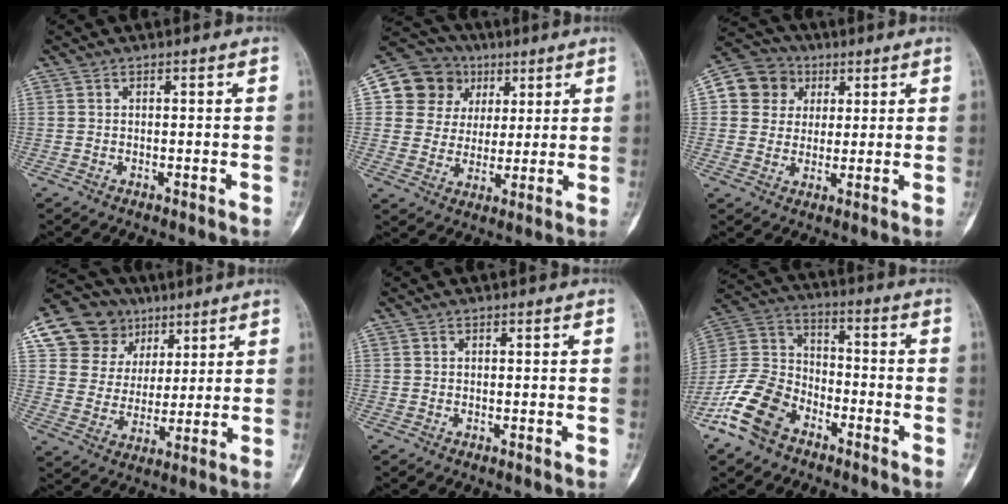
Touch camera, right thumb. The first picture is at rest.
{"total": 12.7, "force": [4.5, 11.5, 2.9], "torque": [-0.013, 0.007, 0.079]}
{"total": 9.7, "force": [2.8, 8.9, 2.5], "torque": [-0.015, 0.006, 0.040]}
{"total": 15.2, "force": [7.6, 12.5, 4.0], "torque": [-0.035, -0.004, 0.141]}
{"total": 0.0}
{"total": 13.7, "force": [-8.4, 8.4, 6.8], "torque": [-0.132, 0.056, -0.172]}